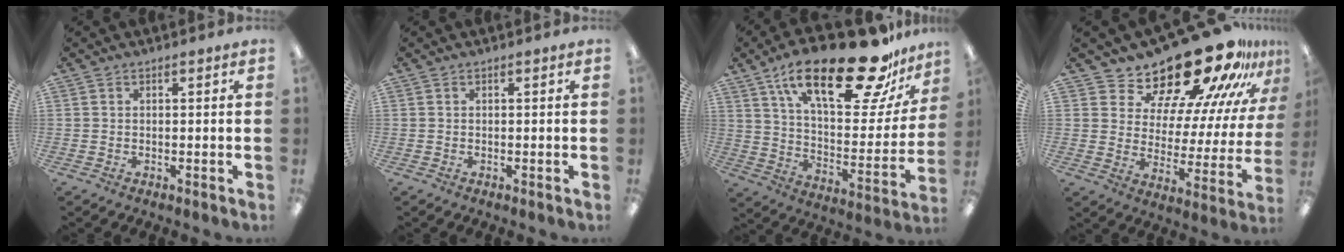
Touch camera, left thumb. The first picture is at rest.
{"total": 0.0}
{"total": 28.1, "force": [18.3, 9.3, 19.2], "torque": [-0.300, -0.109, 0.299]}
{"total": 23.0, "force": [19.8, 7.0, 9.3], "torque": [-0.136, -0.164, 0.334]}